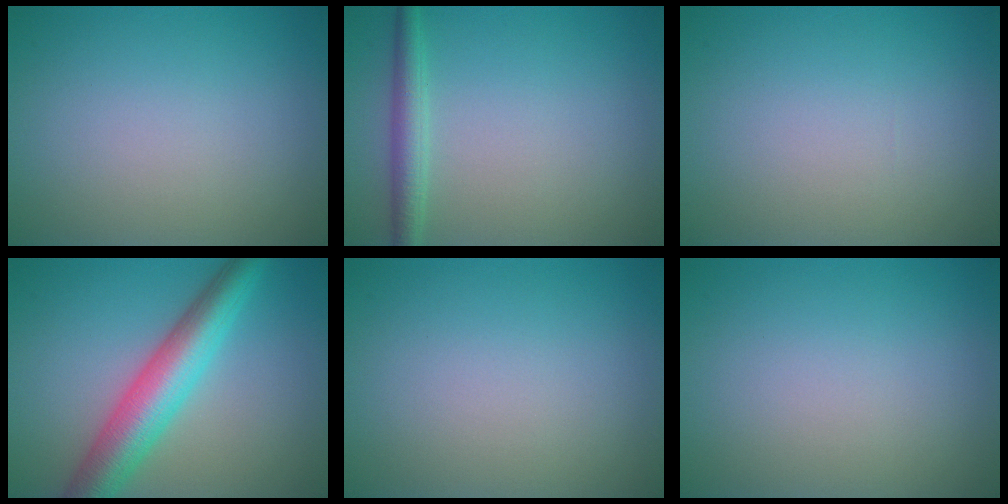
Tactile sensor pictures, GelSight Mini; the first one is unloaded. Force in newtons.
{"total": 2.4, "press": 2.4, "slide": 0.1}
{"total": 0.0}
{"total": 6.9, "press": 6.9, "slide": 0.1}
{"total": 0.0}
{"total": 0.0}